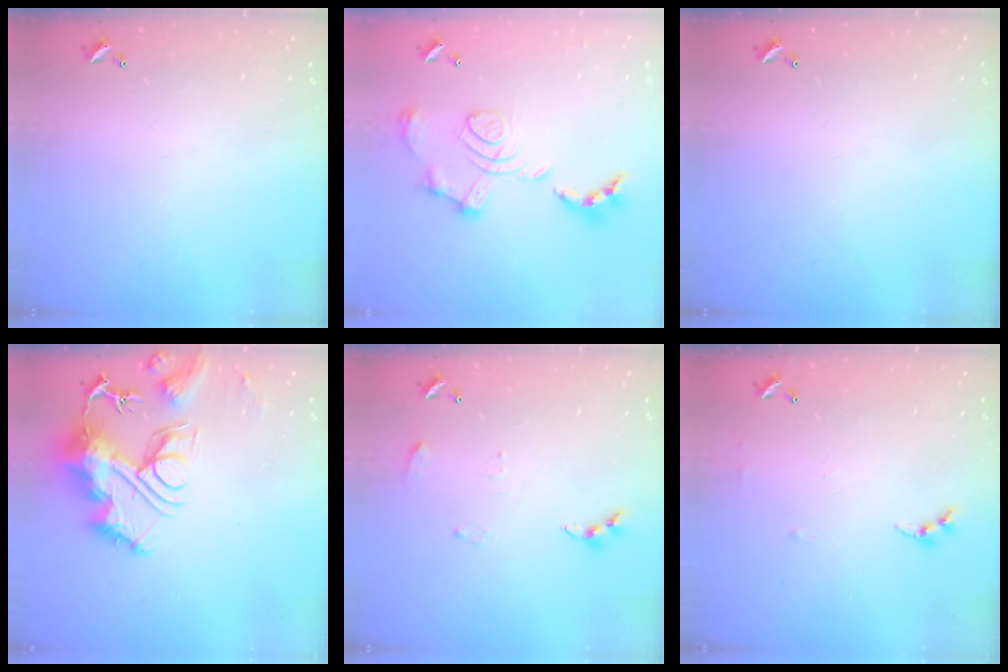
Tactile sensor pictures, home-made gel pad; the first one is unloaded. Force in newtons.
{"total": 1.7, "press": 1.1, "slide": 1.3}
{"total": 0.0}
{"total": 14.1, "press": 14.1, "slide": 1.4}
{"total": 6.4, "press": 6.4, "slide": 0.7}
{"total": 4.5, "press": 4.5, "slide": 0.5}